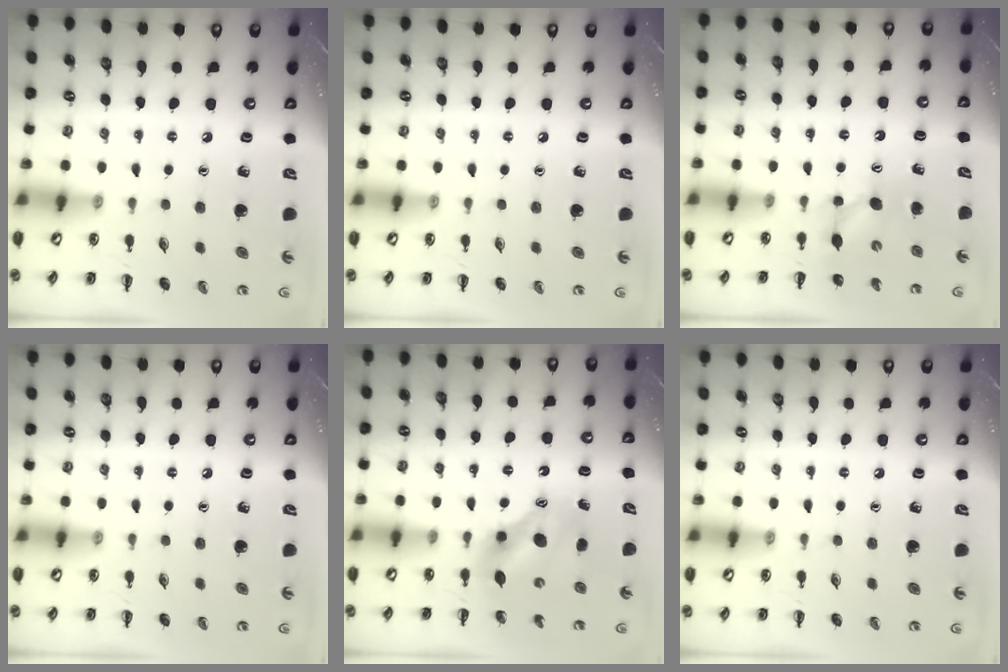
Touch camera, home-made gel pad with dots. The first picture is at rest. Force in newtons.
{"total": 0.0}
{"total": 4.8, "press": 4.7, "slide": 1.1}
{"total": 0.0}
{"total": 7.0, "press": 6.9, "slide": 1.2}
{"total": 0.0}